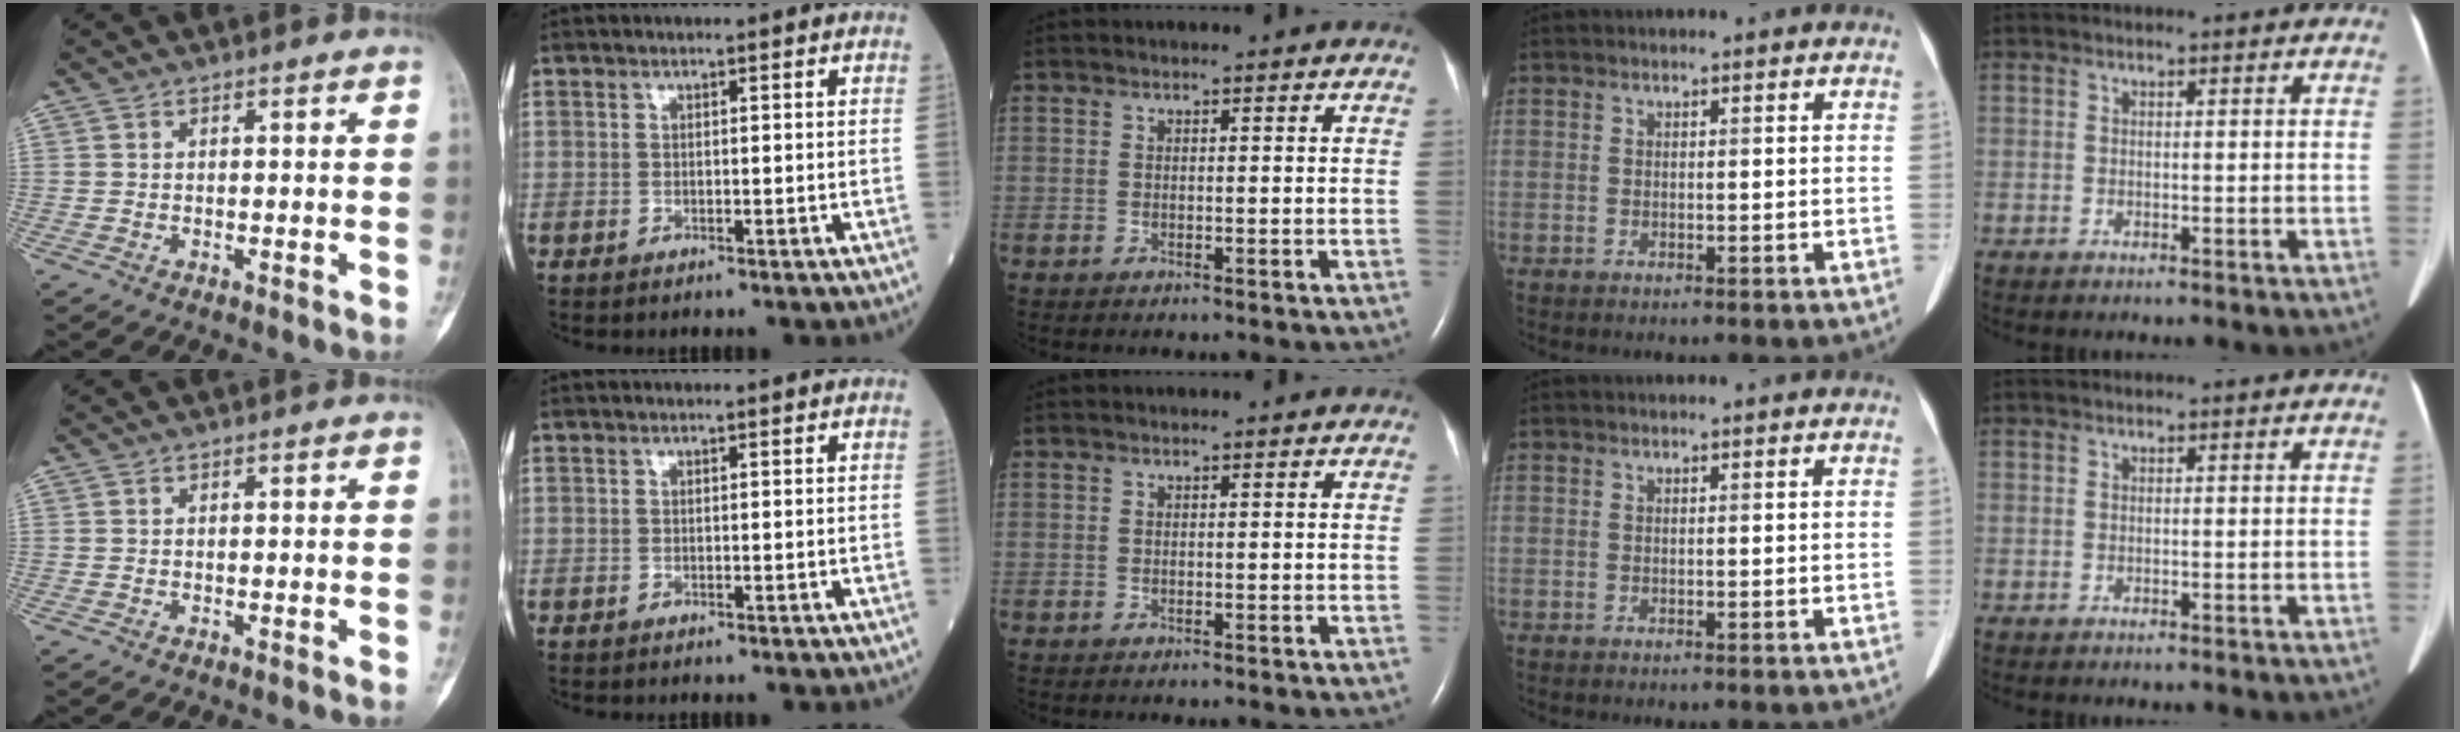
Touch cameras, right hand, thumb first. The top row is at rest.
{}